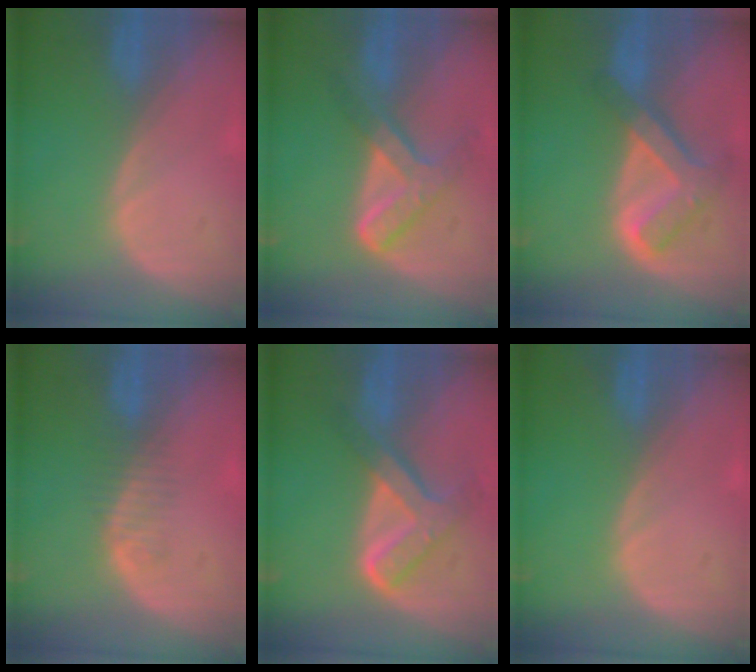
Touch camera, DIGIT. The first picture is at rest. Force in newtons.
{"total": 7.2, "press": 6.0, "slide": 4.0}
{"total": 7.7, "press": 6.5, "slide": 4.0}
{"total": 2.2, "press": 2.0, "slide": 0.9}
{"total": 7.7, "press": 6.5, "slide": 4.1}
{"total": 0.0}